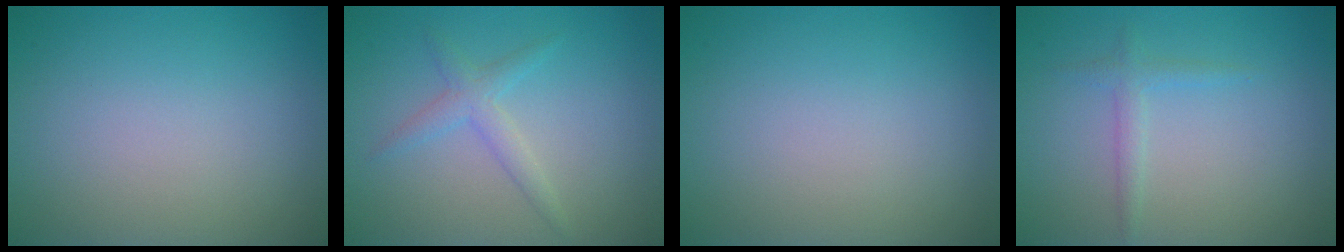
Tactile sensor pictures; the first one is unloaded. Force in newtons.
{"total": 1.4, "press": 1.4, "slide": 0.0}
{"total": 0.0}
{"total": 1.3, "press": 1.3, "slide": 0.1}